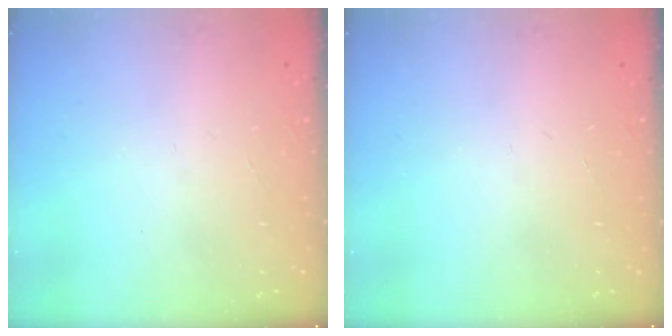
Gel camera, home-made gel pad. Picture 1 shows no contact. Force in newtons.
{"total": 0.0}